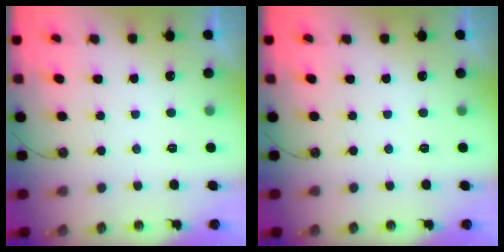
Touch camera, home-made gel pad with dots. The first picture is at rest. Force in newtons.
{"total": 0.0}